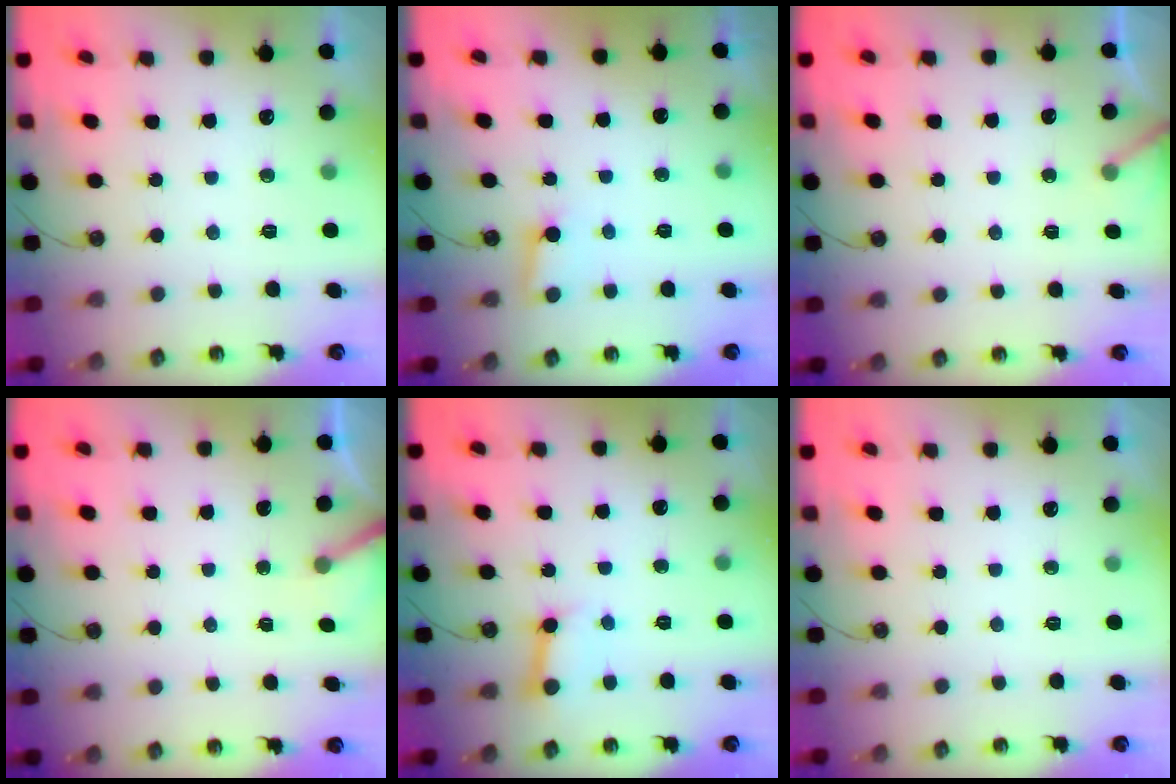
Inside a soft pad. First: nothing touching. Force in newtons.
{"total": 4.8, "press": 4.7, "slide": 1.0}
{"total": 2.8, "press": 2.8, "slide": 0.2}
{"total": 3.8, "press": 3.8, "slide": 0.2}
{"total": 4.7, "press": 4.6, "slide": 0.7}
{"total": 0.0}